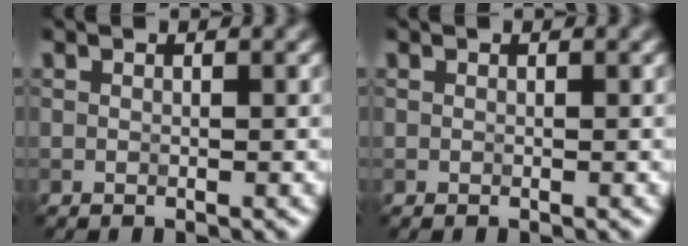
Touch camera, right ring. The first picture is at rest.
{"total": 0.0}